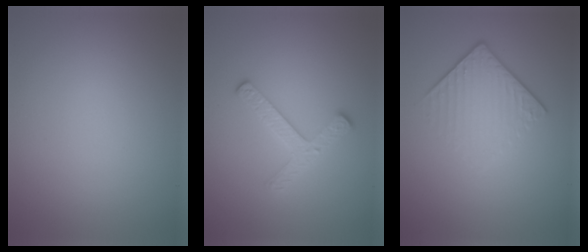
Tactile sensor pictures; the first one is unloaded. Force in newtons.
{"total": 2.5, "press": 2.5, "slide": 0.4}
{"total": 4.5, "press": 2.9, "slide": 3.3}